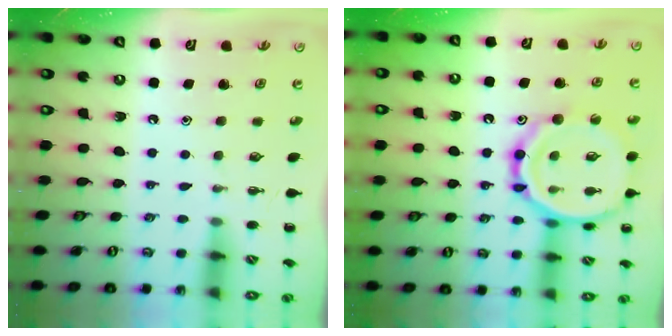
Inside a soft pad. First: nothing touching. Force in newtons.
{"total": 19.4, "press": 19.3, "slide": 1.6}